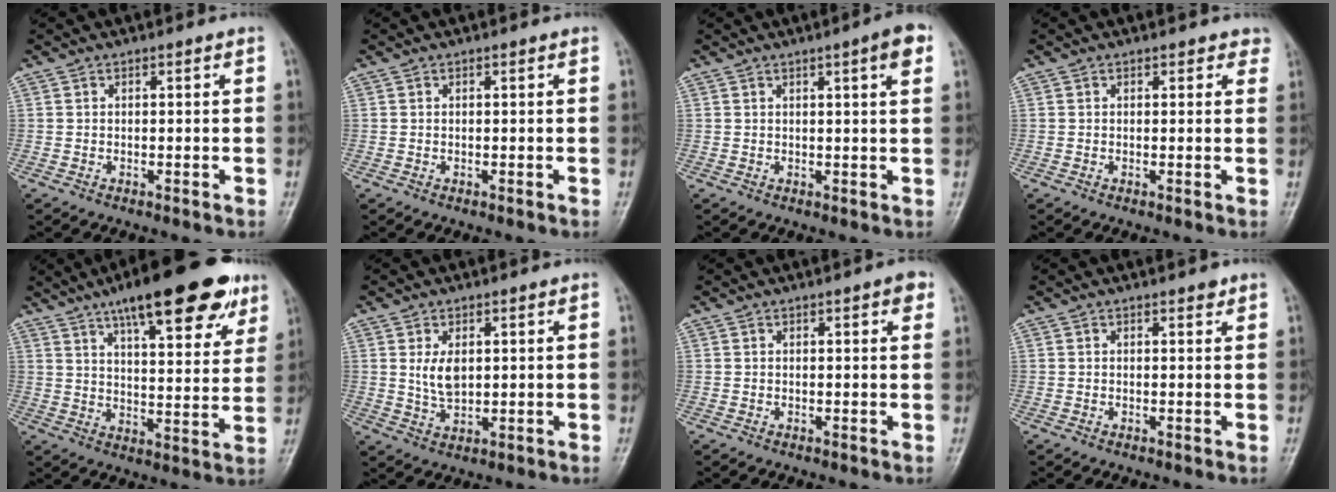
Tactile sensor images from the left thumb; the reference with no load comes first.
{"total": 0.0}
{"total": 4.1, "force": [1.9, 0.2, 3.7], "torque": [-0.042, -0.004, 0.026]}
{"total": 2.5, "force": [2.1, 1.3, 0.7], "torque": [0.020, -0.004, 0.011]}
{"total": 21.8, "force": [13.6, 6.6, 15.7], "torque": [-0.197, -0.027, 0.203]}
{"total": 4.6, "force": [1.2, 2.7, 3.5], "torque": [-0.052, -0.015, 0.033]}
{"total": 2.0, "force": [1.0, 0.4, 1.7], "torque": [-0.013, -0.001, 0.012]}
{"total": 0.8, "force": [0.7, 0.3, 0.4], "torque": [0.000, -0.005, 0.011]}